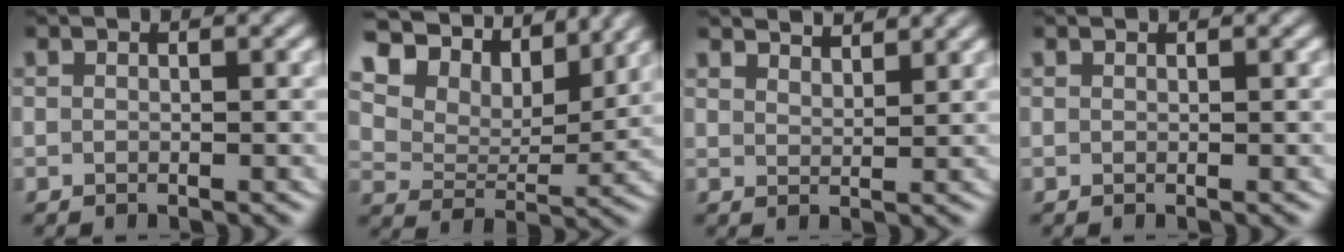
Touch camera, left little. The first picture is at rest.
{"total": 11.6, "force": [6.6, 7.0, 6.5], "torque": [-0.126, 0.022, 0.095]}
{"total": 3.1, "force": [3.0, 0.1, 0.7], "torque": [-0.007, -0.007, 0.056]}
{"total": 0.0}